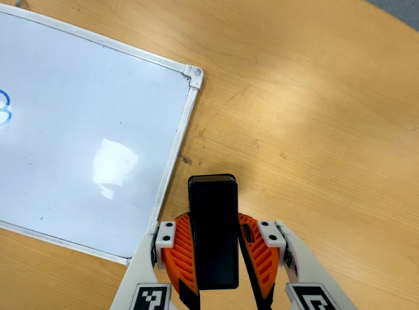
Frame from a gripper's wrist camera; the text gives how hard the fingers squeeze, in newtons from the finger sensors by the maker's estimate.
{"total": 7.6, "left": 7.3, "right": 7.9}